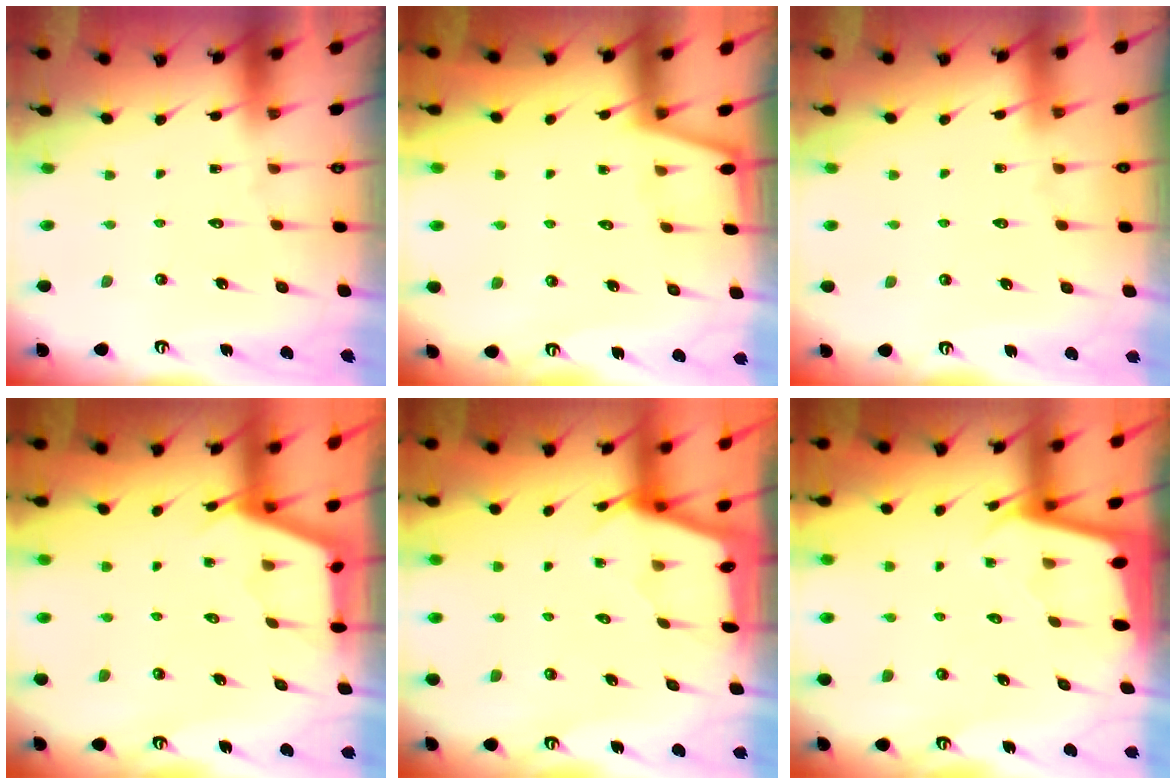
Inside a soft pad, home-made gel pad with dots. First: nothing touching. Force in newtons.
{"total": 1.1, "press": 1.1, "slide": 0.1}
{"total": 1.6, "press": 1.6, "slide": 0.3}
{"total": 2.9, "press": 2.9, "slide": 0.3}
{"total": 2.2, "press": 2.2, "slide": 0.3}
{"total": 2.0, "press": 2.0, "slide": 0.1}